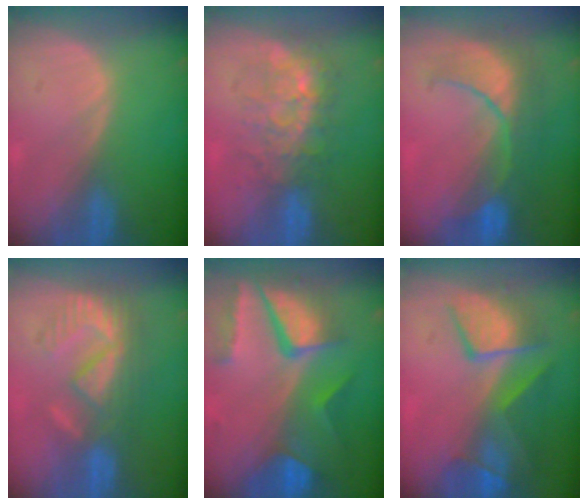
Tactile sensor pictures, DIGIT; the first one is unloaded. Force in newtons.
{"total": 7.6, "press": 7.0, "slide": 3.0}
{"total": 8.1, "press": 8.1, "slide": 0.7}
{"total": 9.4, "press": 8.1, "slide": 4.6}
{"total": 10.9, "press": 9.0, "slide": 6.1}
{"total": 9.8, "press": 8.5, "slide": 4.8}